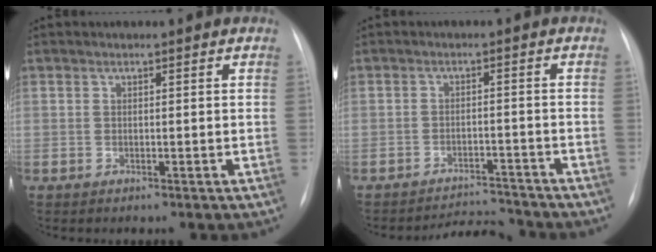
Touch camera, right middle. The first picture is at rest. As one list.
[{"total": 4.6, "force": [-4.5, -0.1, -0.9], "torque": [0.014, 0.002, -0.070]}]